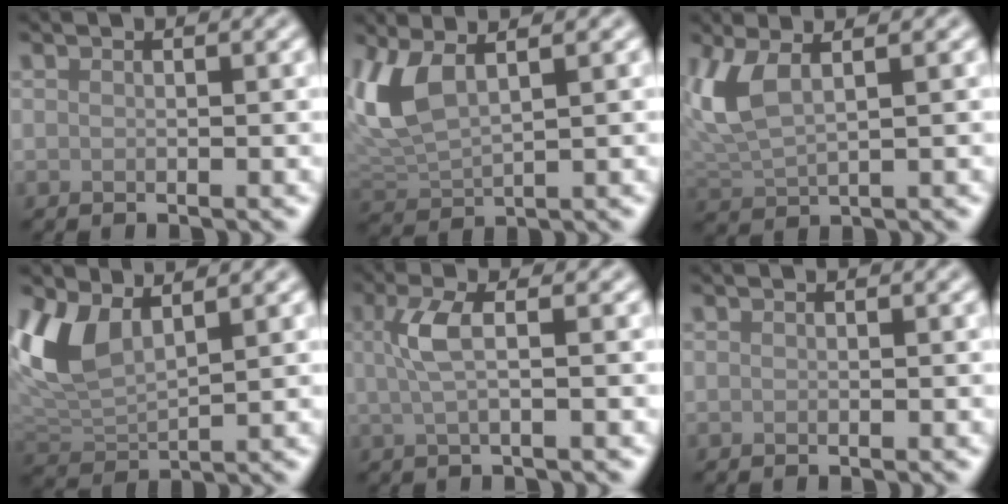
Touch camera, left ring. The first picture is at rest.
{"total": 5.2, "force": [2.3, 2.0, 4.2], "torque": [-0.104, 0.006, 0.048]}
{"total": 4.1, "force": [1.9, 1.5, 3.4], "torque": [-0.089, 0.004, 0.041]}
{"total": 5.5, "force": [2.6, 2.8, 3.9], "torque": [-0.095, -0.006, 0.052]}
{"total": 3.0, "force": [0.4, 0.8, 2.8], "torque": [-0.061, 0.003, 0.007]}
{"total": 0.0}